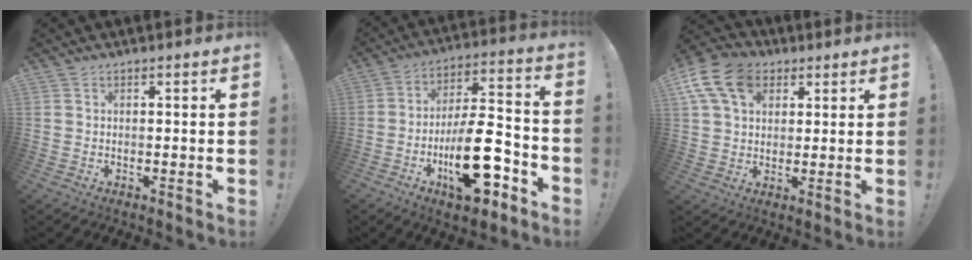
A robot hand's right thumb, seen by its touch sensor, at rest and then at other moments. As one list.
[{"total": 21.3, "force": [-8.6, 8.9, 17.4], "torque": [-0.287, 0.058, -0.130]}, {"total": 14.2, "force": [6.1, 9.9, 8.2], "torque": [-0.152, -0.021, 0.117]}]